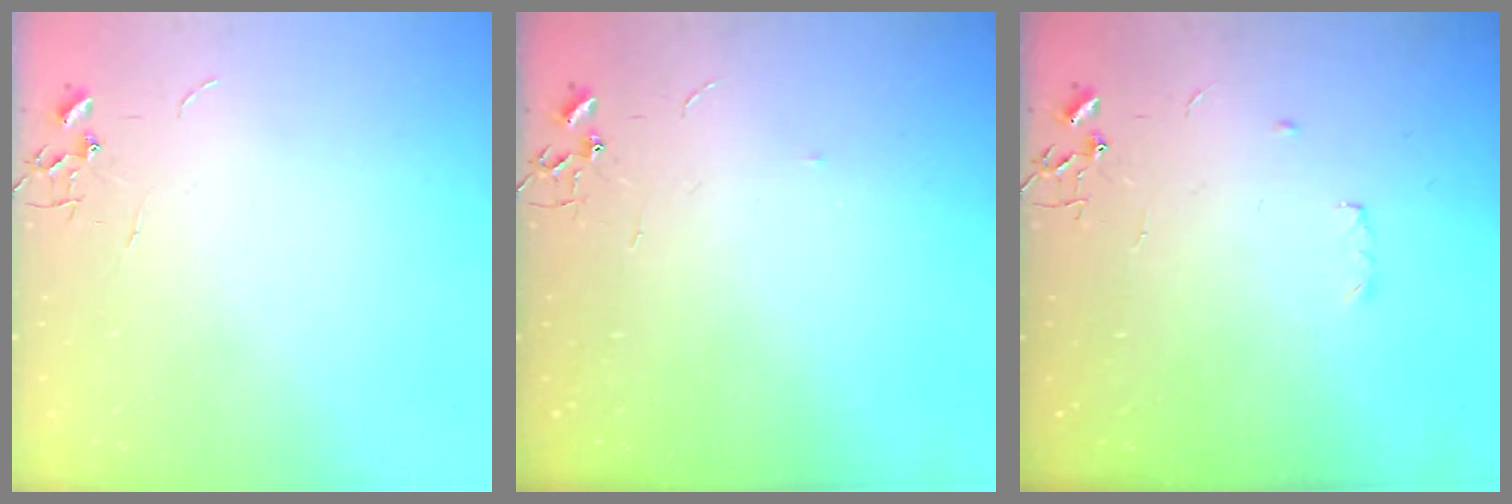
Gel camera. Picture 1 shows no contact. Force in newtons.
{"total": 2.7, "press": 2.7, "slide": 0.4}
{"total": 3.6, "press": 3.6, "slide": 0.6}